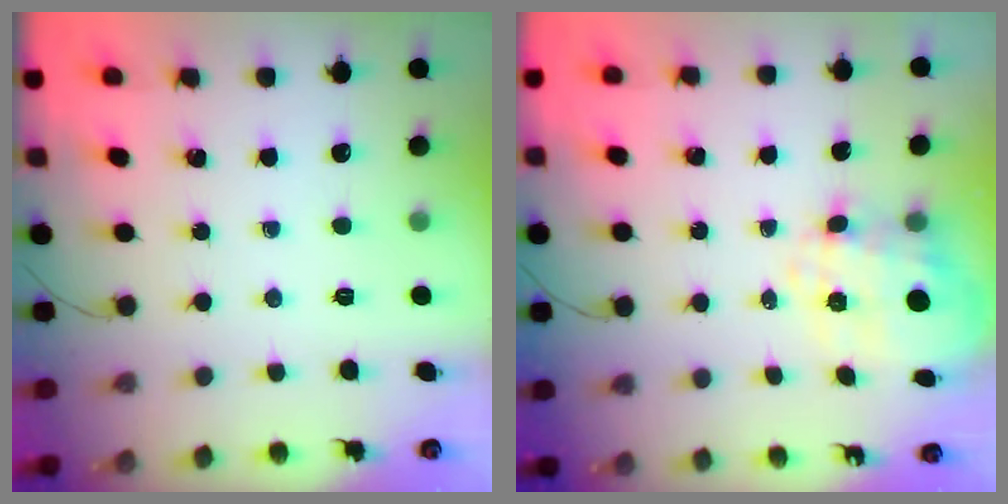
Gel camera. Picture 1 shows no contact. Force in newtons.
{"total": 9.3, "press": 9.2, "slide": 1.4}